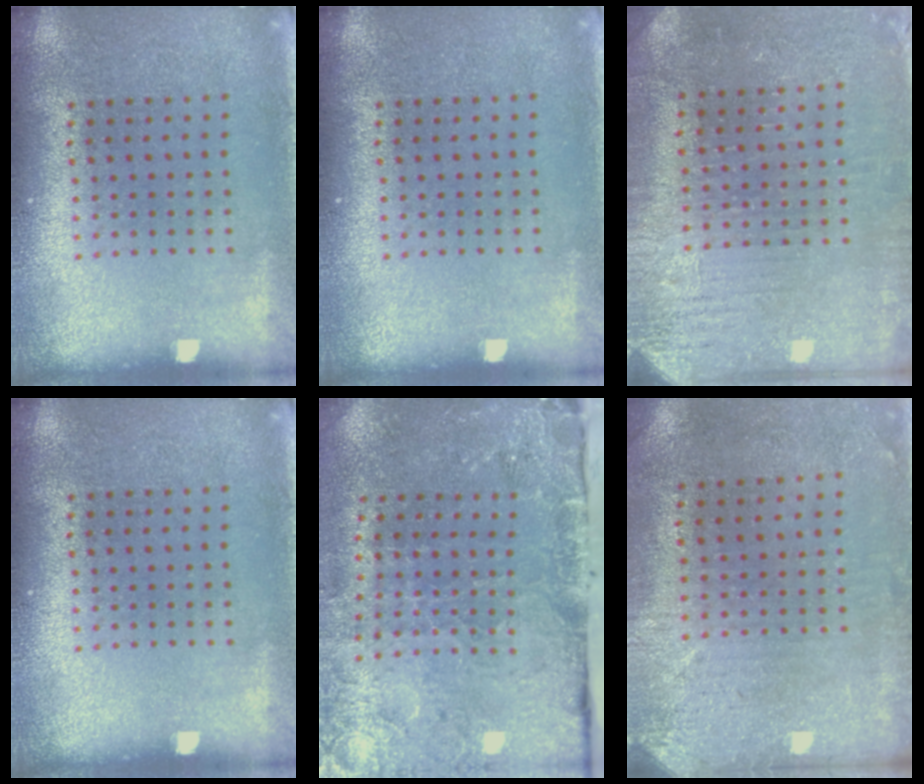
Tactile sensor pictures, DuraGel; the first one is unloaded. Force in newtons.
{"total": 0.0}
{"total": 2.9, "press": 2.8, "slide": 0.7}
{"total": 0.0}
{"total": 3.9, "press": 3.4, "slide": 1.8}
{"total": 3.0, "press": 2.4, "slide": 1.8}